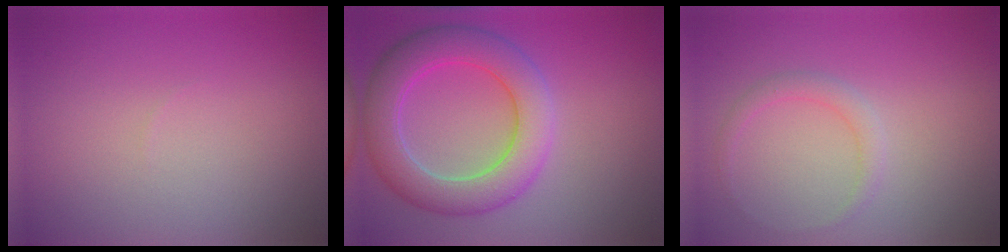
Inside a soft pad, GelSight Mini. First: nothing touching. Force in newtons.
{"total": 6.6, "press": 6.6, "slide": 0.2}
{"total": 1.4, "press": 1.4, "slide": 0.1}